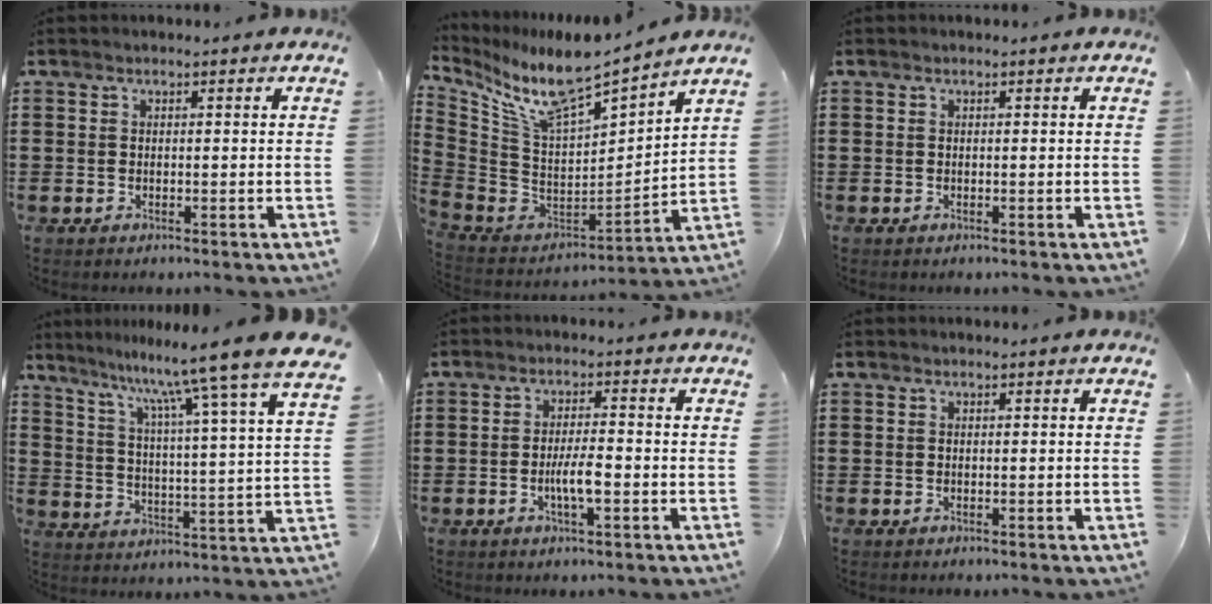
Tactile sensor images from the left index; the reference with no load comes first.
{"total": 10.2, "force": [8.3, 2.0, 5.7], "torque": [-0.146, -0.068, 0.143]}
{"total": 0.0}
{"total": 10.5, "force": [9.3, -2.0, 4.6], "torque": [-0.103, -0.076, 0.142]}
{"total": 4.4, "force": [-1.1, 0.9, 4.1], "torque": [-0.078, 0.001, -0.022]}
{"total": 0.0}